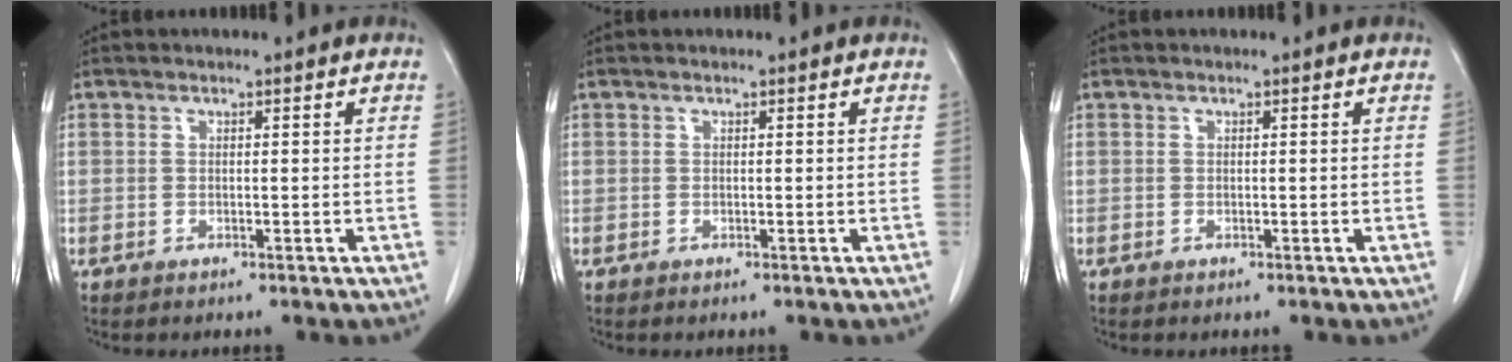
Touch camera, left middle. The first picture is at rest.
{"total": 0.0}
{"total": 0.0}